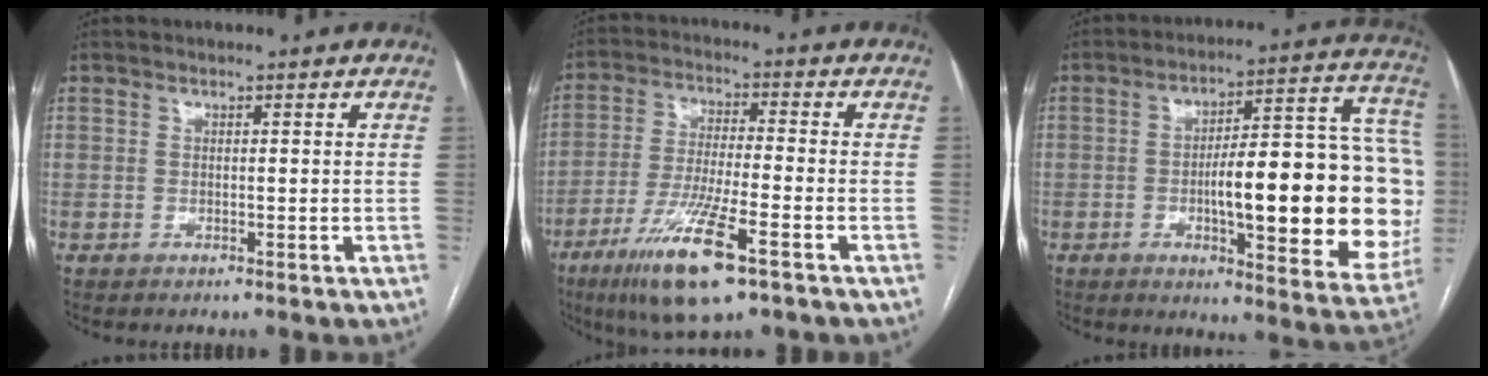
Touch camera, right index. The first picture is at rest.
{"total": 13.0, "force": [-7.1, 1.4, 10.8], "torque": [-0.216, -0.028, -0.124]}
{"total": 26.1, "force": [-2.6, 5.9, 25.3], "torque": [-0.259, 0.031, -0.026]}